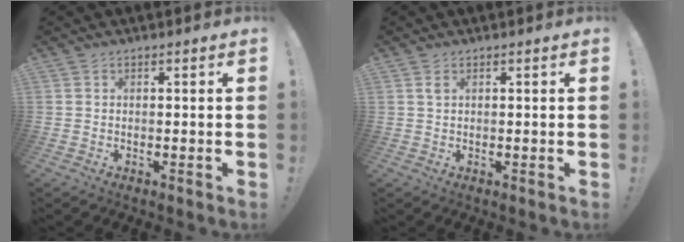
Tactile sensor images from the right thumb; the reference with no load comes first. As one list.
[{"total": 1.0, "force": [0.5, 0.5, 0.7], "torque": [-0.014, 0.000, 0.009]}]